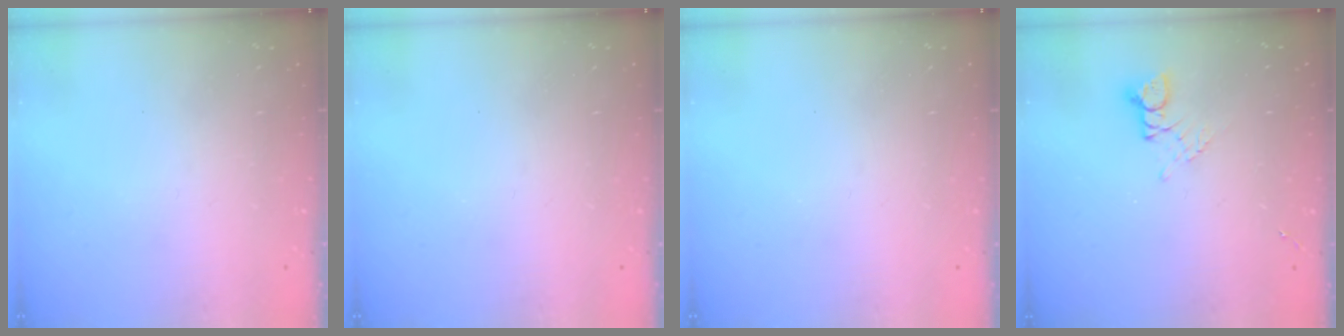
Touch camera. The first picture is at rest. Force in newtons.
{"total": 0.0}
{"total": 0.0}
{"total": 3.8, "press": 3.7, "slide": 0.4}